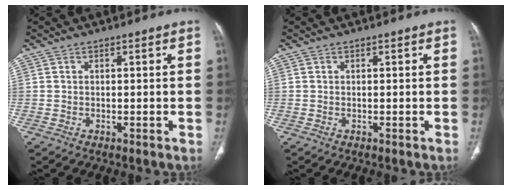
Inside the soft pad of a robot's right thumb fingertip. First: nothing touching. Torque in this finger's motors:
{"motor_torque": [0.00, 0.00, 0.00, 0.00, 0.00]}